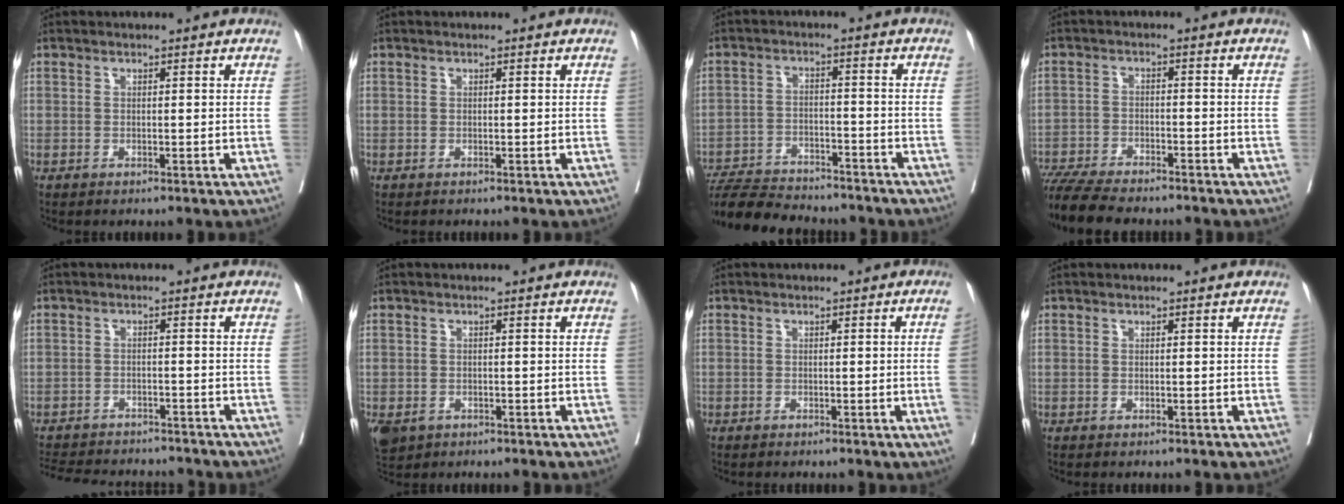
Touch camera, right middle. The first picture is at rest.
{"total": 0.0}
{"total": 14.2, "force": [-13.1, 2.7, 4.8], "torque": [-0.088, -0.002, -0.197]}
{"total": 11.9, "force": [-10.5, 2.1, 5.2], "torque": [-0.086, -0.016, -0.166]}
{"total": 12.9, "force": [-11.7, 3.9, 3.8], "torque": [-0.076, 0.001, -0.156]}
{"total": 6.0, "force": [-3.1, 4.6, 2.4], "torque": [-0.060, -0.007, -0.044]}
{"total": 2.4, "force": [-0.4, -1.1, 2.1], "torque": [-0.024, -0.003, -0.004]}
{"total": 0.0}